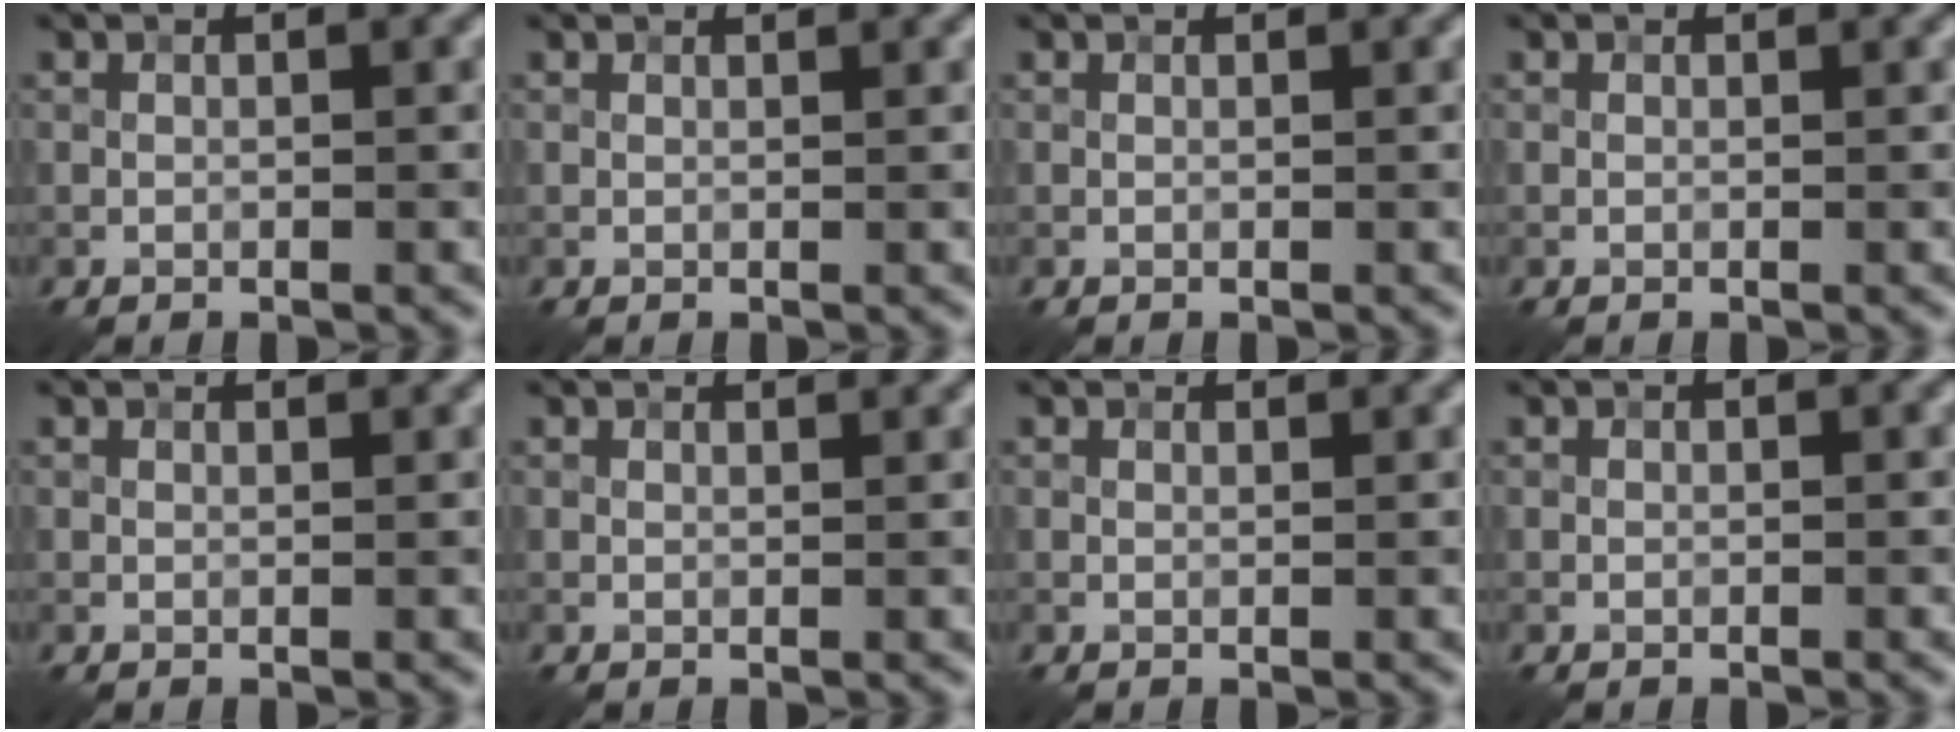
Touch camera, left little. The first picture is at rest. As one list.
[{"total": 1.3, "force": [1.3, 0.1, 0.4], "torque": [-0.014, -0.002, 0.010]}, {"total": 0.6, "force": [0.6, 0.1, 0.1], "torque": [-0.003, -0.002, 0.005]}, {"total": 0.0}, {"total": 1.7, "force": [1.6, 0.2, 0.5], "torque": [-0.019, -0.001, 0.014]}, {"total": 2.0, "force": [1.8, 0.3, 0.7], "torque": [-0.018, 0.001, 0.016]}, {"total": 1.8, "force": [1.7, 0.5, 0.5], "torque": [-0.017, -0.001, 0.016]}, {"total": 0.0}]